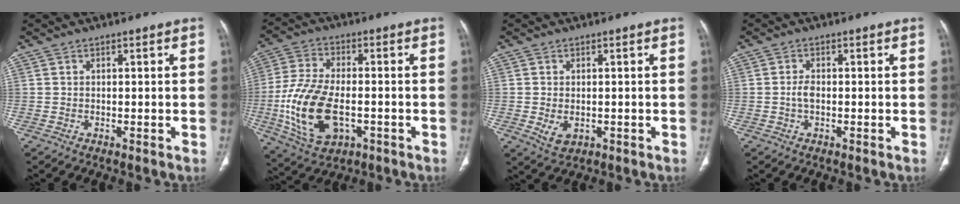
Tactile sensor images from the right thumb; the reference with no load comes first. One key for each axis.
{"total": 16.4, "fx": -3.5, "fy": 9.0, "fz": 13.3, "tx": -0.272, "ty": 0.005, "tz": -0.055}
{"total": 3.6, "fx": -0.6, "fy": 2.4, "fz": 2.6, "tx": -0.047, "ty": -0.004, "tz": 0.000}
{"total": 2.0, "fx": -0.4, "fy": 1.1, "fz": 1.6, "tx": -0.035, "ty": 0.004, "tz": -0.008}